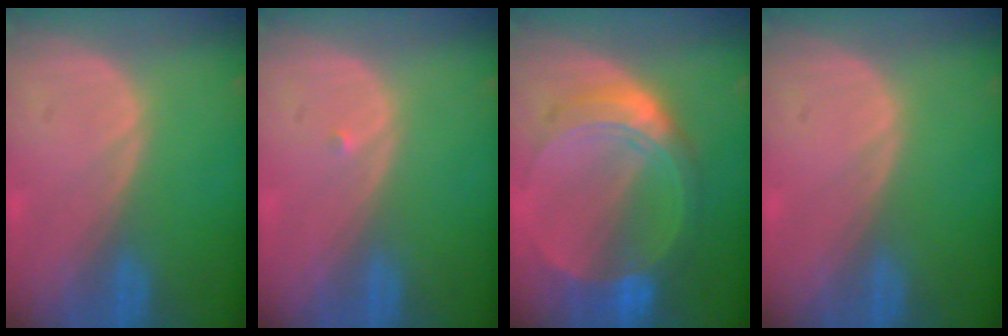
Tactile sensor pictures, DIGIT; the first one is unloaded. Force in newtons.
{"total": 0.5, "press": 0.4, "slide": 0.3}
{"total": 8.7, "press": 8.7, "slide": 0.7}
{"total": 0.0}